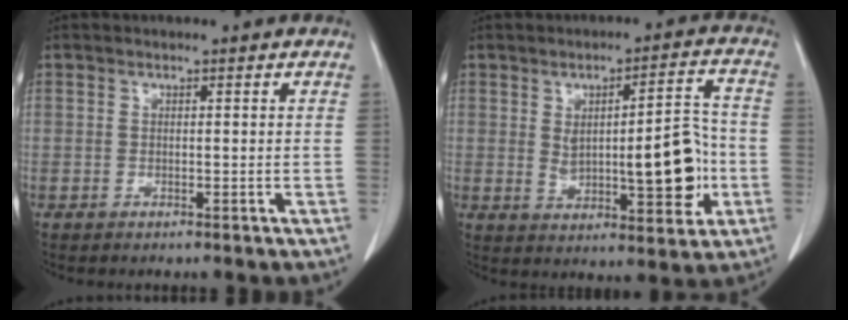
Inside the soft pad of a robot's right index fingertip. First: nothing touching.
{"total": 12.3, "force": [-0.9, 3.8, 11.7], "torque": [-0.163, 0.012, 0.001]}